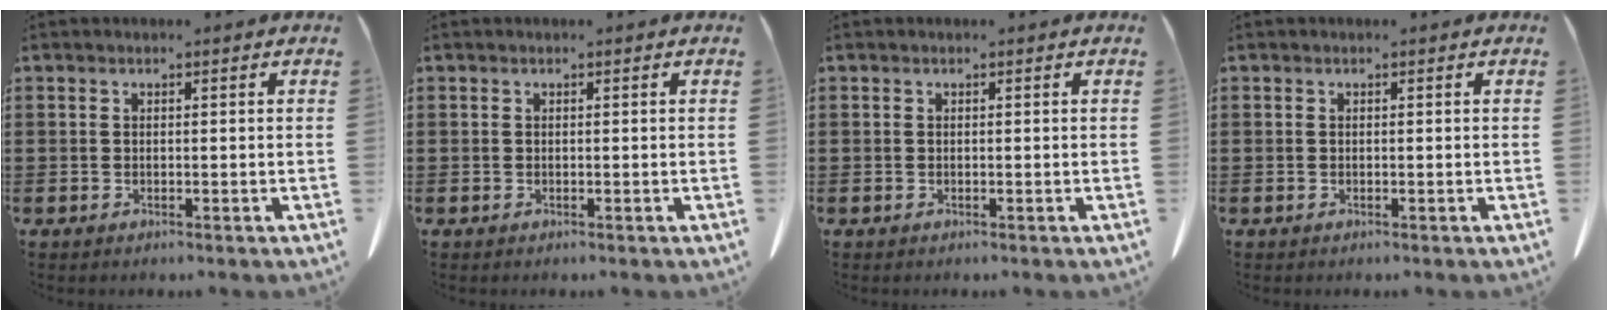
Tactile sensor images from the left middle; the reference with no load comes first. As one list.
[{"total": 0.0}, {"total": 0.0}, {"total": 0.0}]